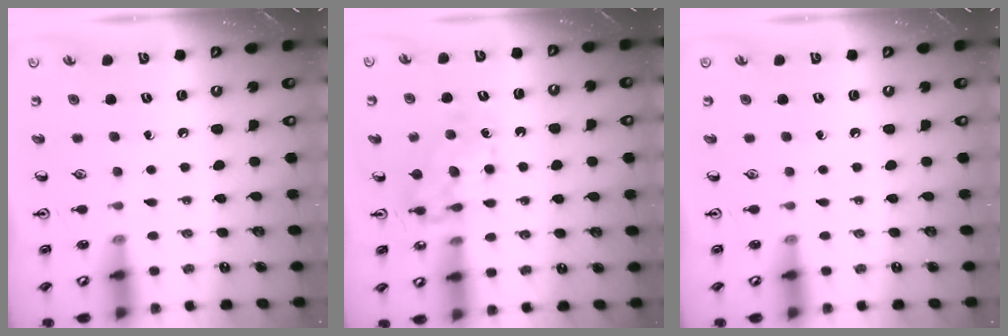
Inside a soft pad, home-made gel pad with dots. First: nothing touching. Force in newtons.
{"total": 7.1, "press": 7.1, "slide": 0.7}
{"total": 0.0}